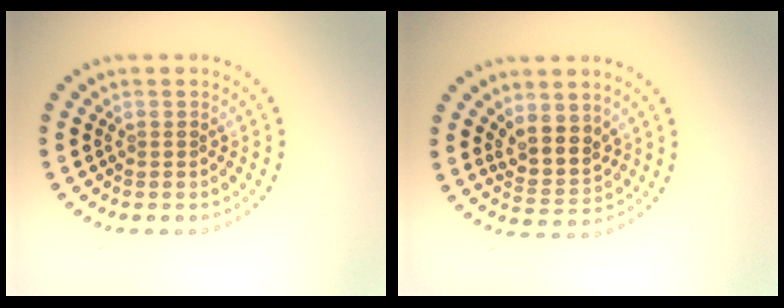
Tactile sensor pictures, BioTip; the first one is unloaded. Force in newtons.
{"total": 3.3, "press": 2.8, "slide": 1.7}